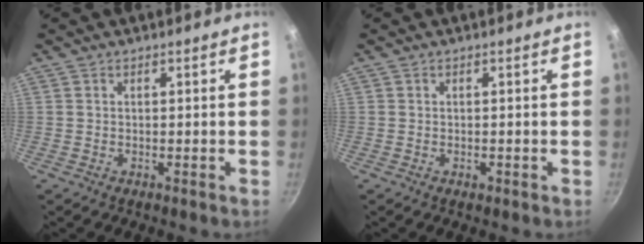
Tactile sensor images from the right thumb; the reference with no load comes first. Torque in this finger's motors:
{"motor_torque": [0.39, 0.12, 0.20, -0.14, 0.01]}